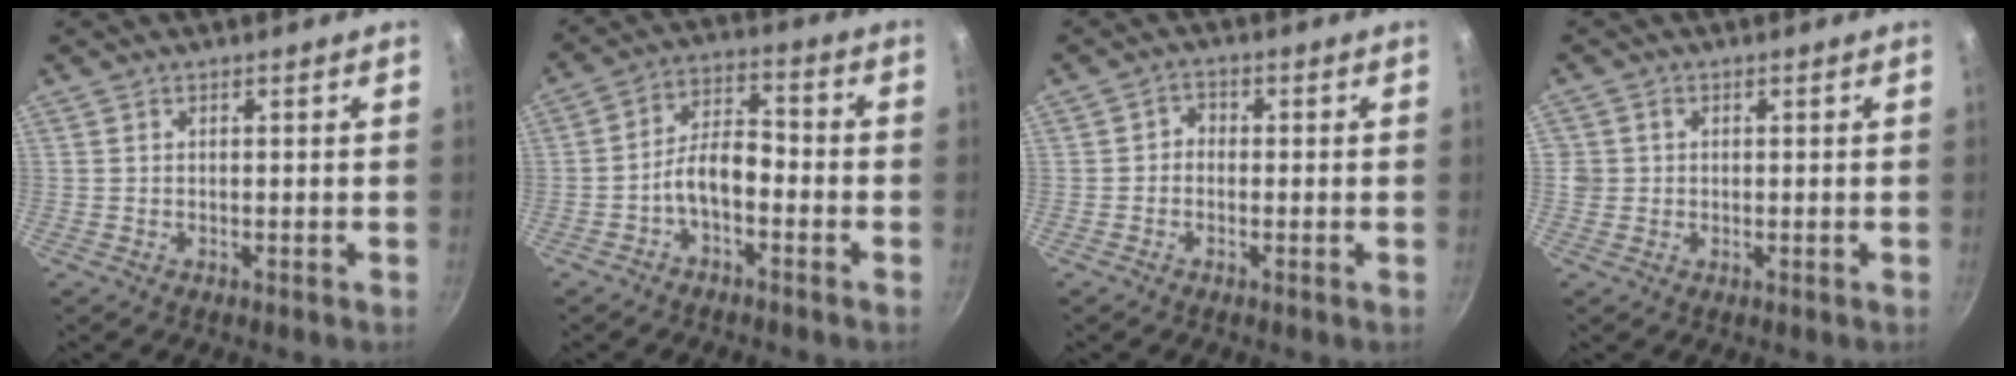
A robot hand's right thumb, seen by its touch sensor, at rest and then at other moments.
{"total": 7.2, "force": [-3.1, 3.7, 5.3], "torque": [-0.085, 0.047, -0.061]}
{"total": 2.1, "force": [-0.6, 1.8, 1.0], "torque": [-0.009, 0.011, -0.017]}
{"total": 2.1, "force": [0.0, 2.0, 0.6], "torque": [-0.001, 0.008, -0.002]}